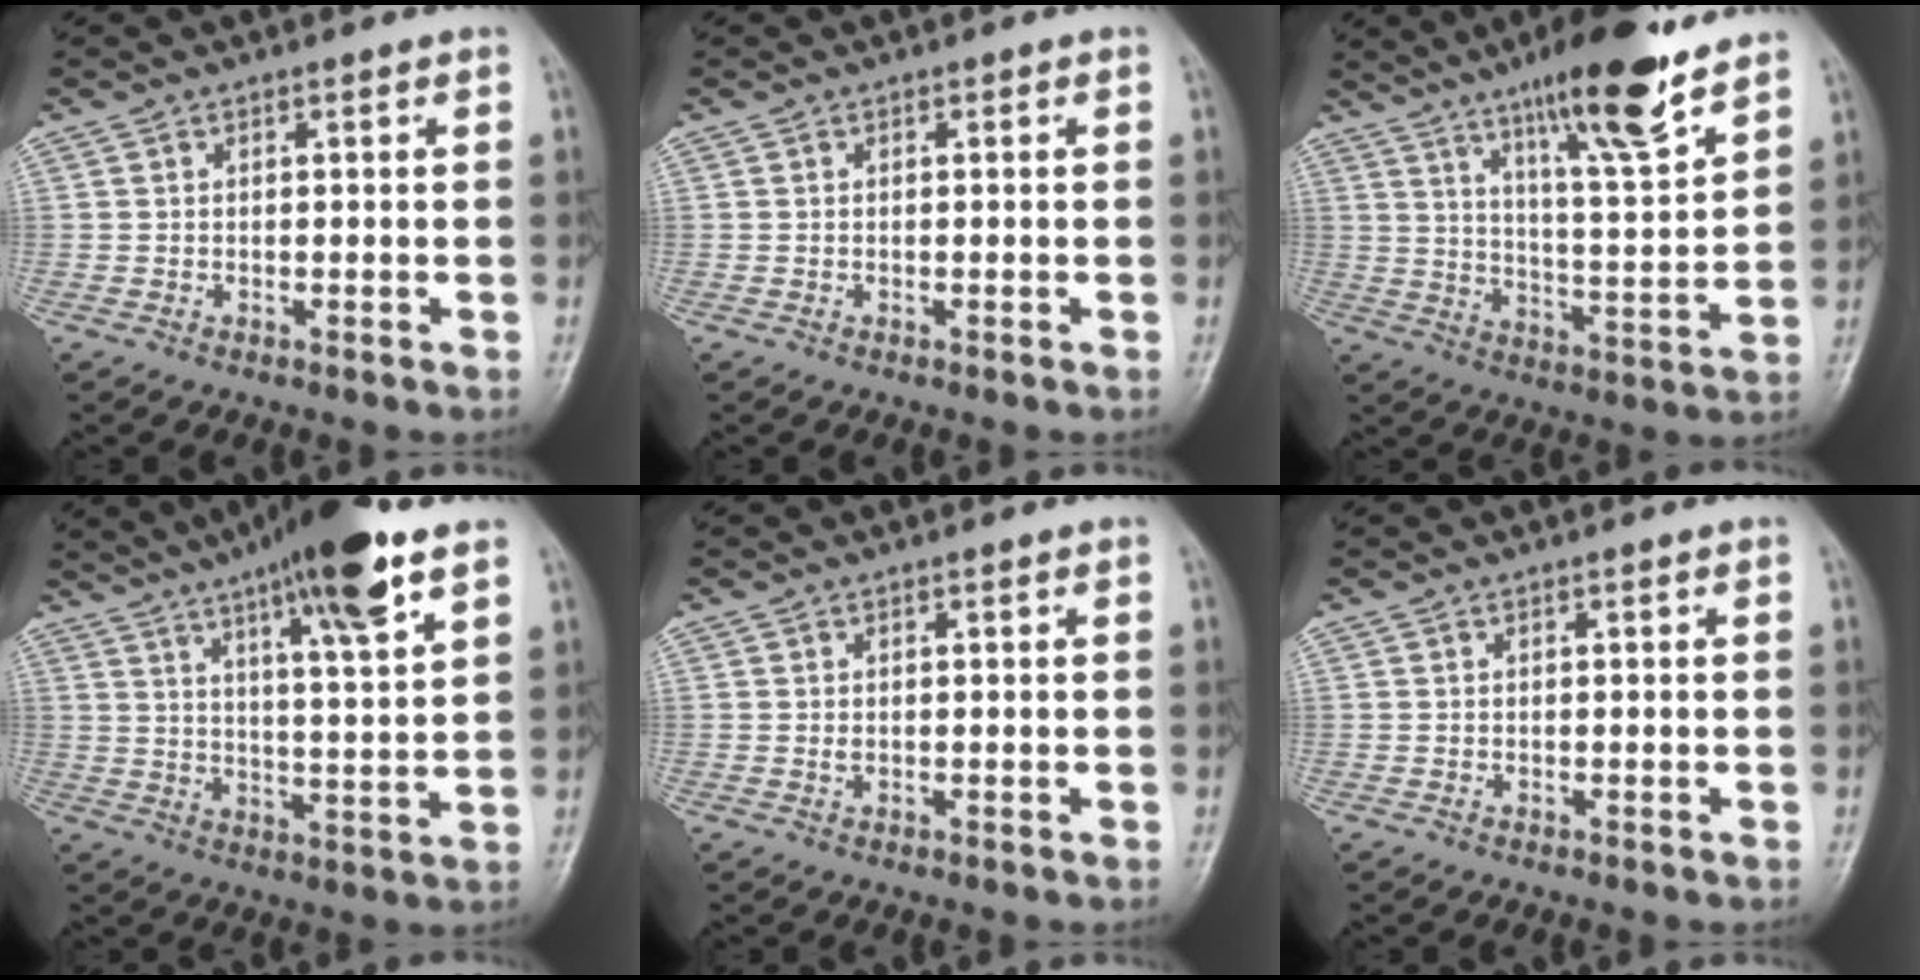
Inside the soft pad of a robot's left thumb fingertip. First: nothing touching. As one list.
[{"total": 0.0}, {"total": 16.5, "force": [11.2, 2.6, 11.7], "torque": [-0.172, -0.064, 0.184]}, {"total": 16.1, "force": [10.2, 2.4, 12.3], "torque": [-0.184, -0.038, 0.160]}, {"total": 0.7, "force": [0.3, 0.3, 0.6], "torque": [-0.012, 0.000, 0.007]}, {"total": 0.0}]